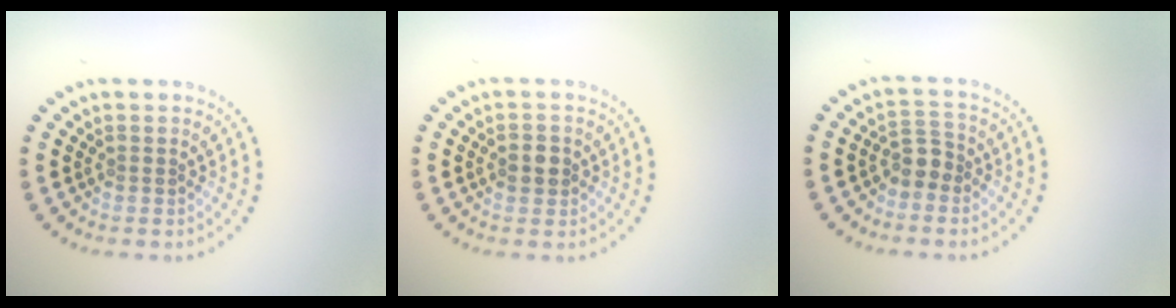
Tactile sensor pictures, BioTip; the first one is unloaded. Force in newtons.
{"total": 1.9, "press": 1.9, "slide": 0.3}
{"total": 2.1, "press": 1.8, "slide": 1.2}